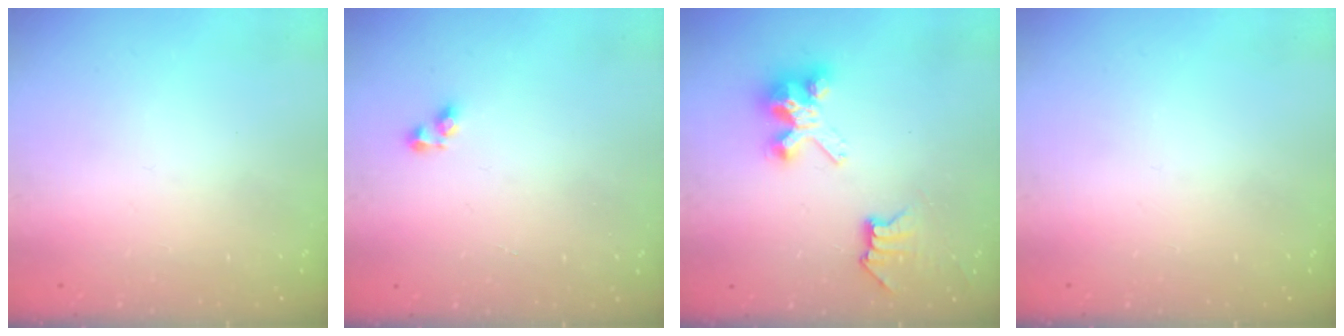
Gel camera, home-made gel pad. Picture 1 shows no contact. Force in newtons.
{"total": 3.6, "press": 3.6, "slide": 0.1}
{"total": 7.4, "press": 7.4, "slide": 0.0}
{"total": 0.0}